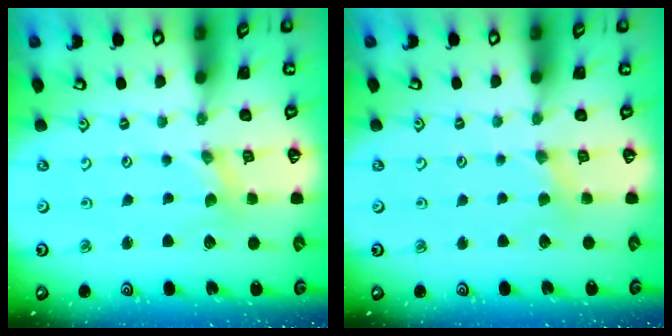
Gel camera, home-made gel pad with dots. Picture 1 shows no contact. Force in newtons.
{"total": 2.6, "press": 2.6, "slide": 0.4}